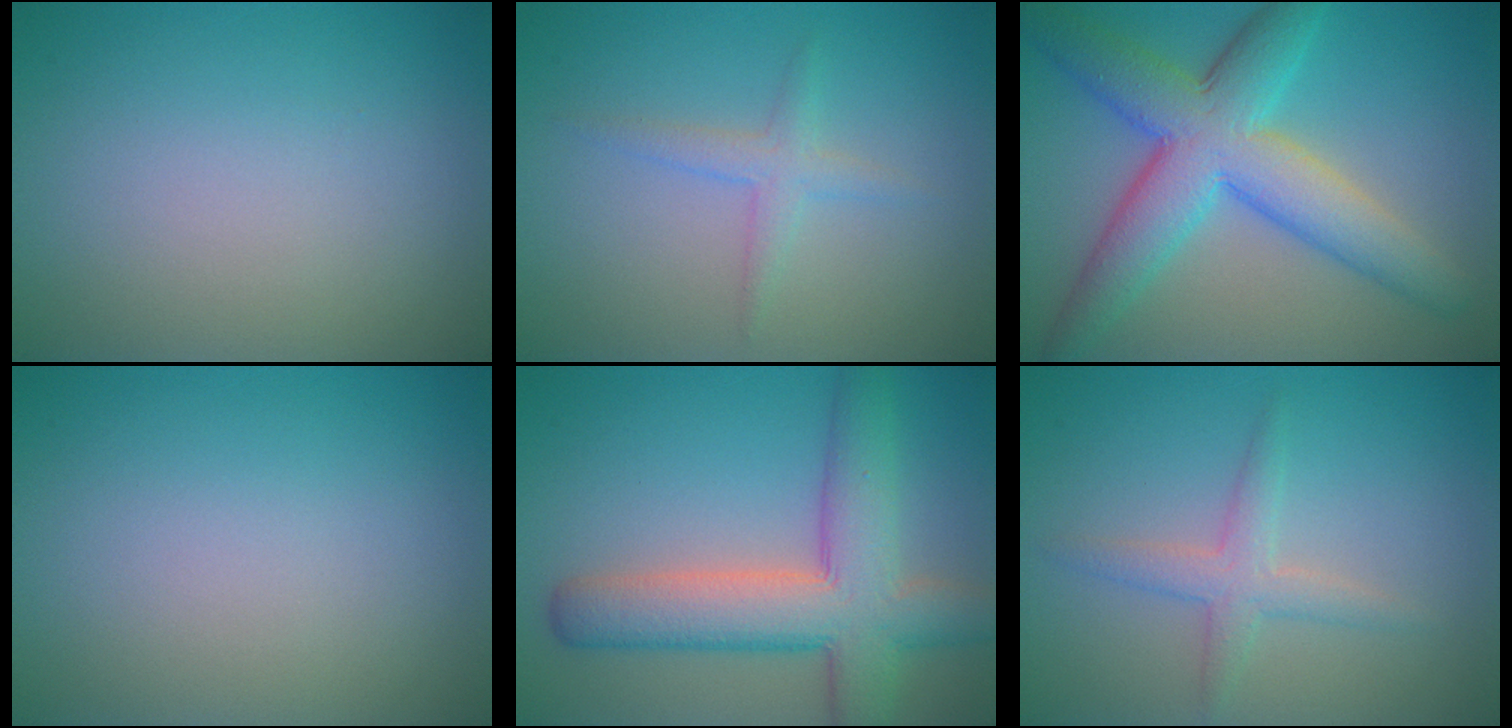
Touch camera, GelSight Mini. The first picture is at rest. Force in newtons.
{"total": 1.8, "press": 1.8, "slide": 0.1}
{"total": 8.7, "press": 8.7, "slide": 0.2}
{"total": 0.0}
{"total": 8.2, "press": 8.2, "slide": 0.4}
{"total": 2.4, "press": 2.4, "slide": 0.0}